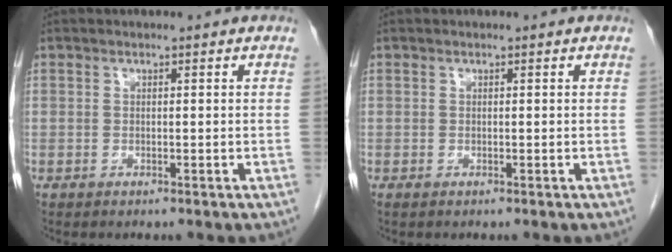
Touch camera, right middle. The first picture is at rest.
{"total": 0.0}